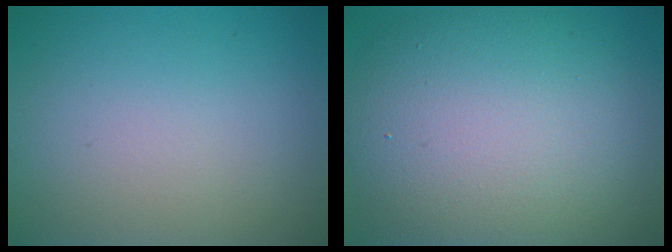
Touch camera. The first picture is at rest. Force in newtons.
{"total": 12.9, "press": 12.9, "slide": 0.7}